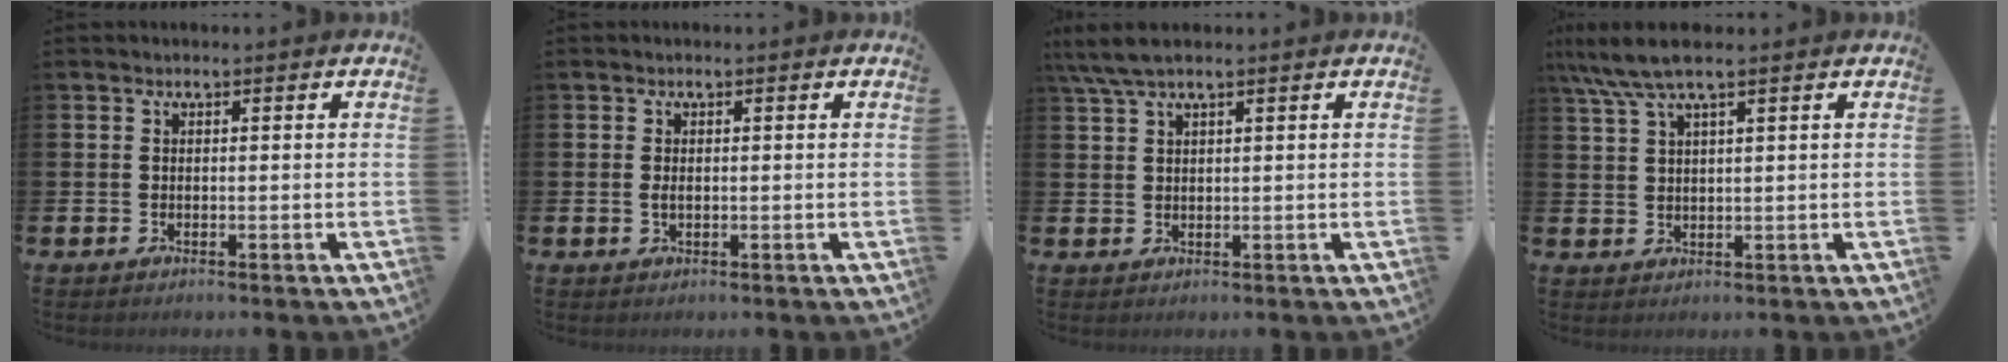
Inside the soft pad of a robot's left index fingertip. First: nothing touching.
{"total": 0.9, "force": [0.0, 0.5, 0.8], "torque": [-0.015, 0.004, -0.002]}
{"total": 4.0, "force": [3.0, 0.6, 2.5], "torque": [-0.058, 0.000, 0.056]}
{"total": 5.7, "force": [4.2, 0.8, 3.7], "torque": [-0.083, -0.004, 0.076]}